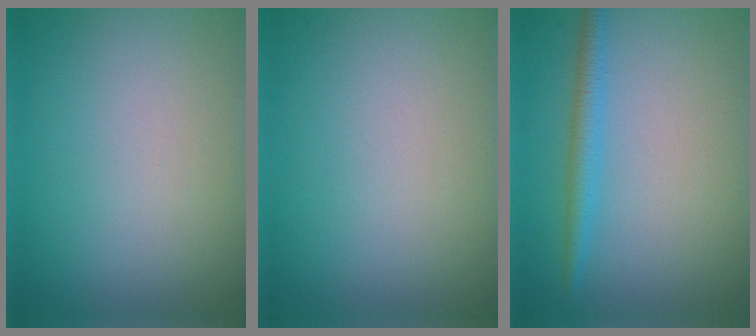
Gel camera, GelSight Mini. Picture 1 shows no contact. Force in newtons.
{"total": 0.0}
{"total": 2.0, "press": 2.0, "slide": 0.2}